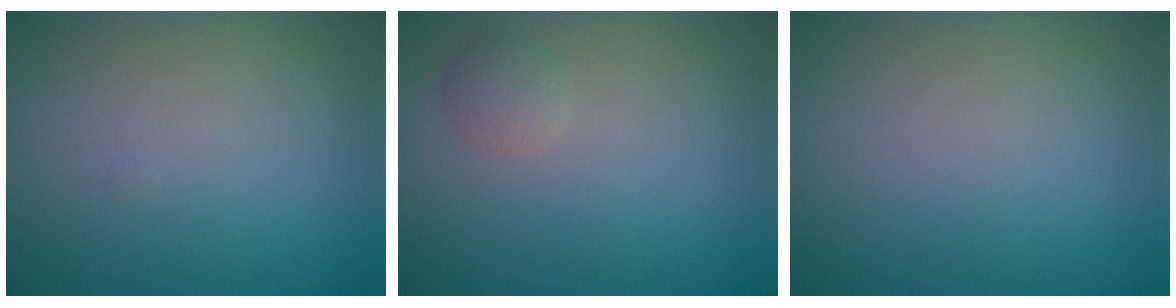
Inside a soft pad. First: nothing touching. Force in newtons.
{"total": 1.3, "press": 1.3, "slide": 0.1}
{"total": 0.0}